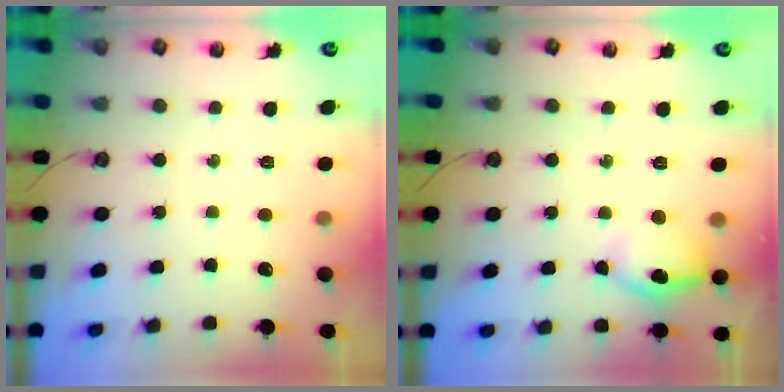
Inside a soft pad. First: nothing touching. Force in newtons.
{"total": 13.1, "press": 11.5, "slide": 6.3}